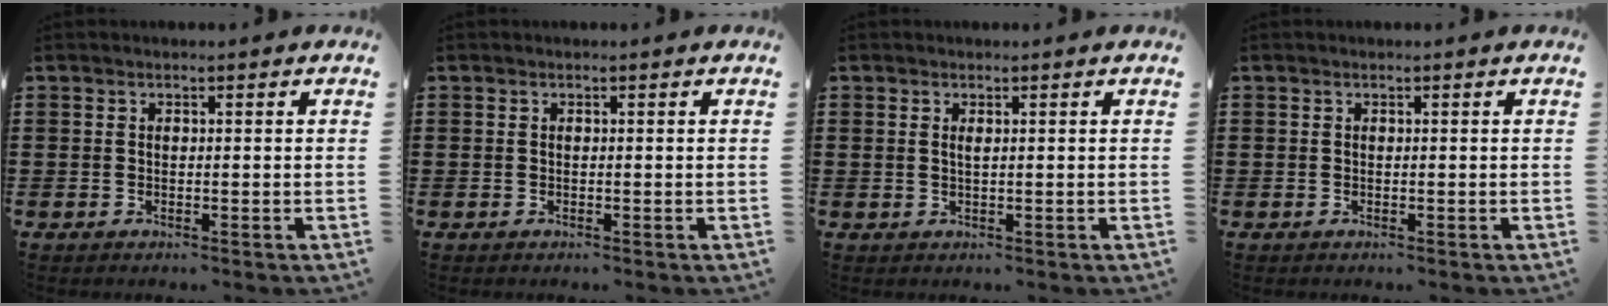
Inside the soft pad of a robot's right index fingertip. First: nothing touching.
{"total": 0.0}
{"total": 0.6, "force": [0.2, 0.2, 0.6], "torque": [-0.013, 0.000, 0.005]}
{"total": 0.0}